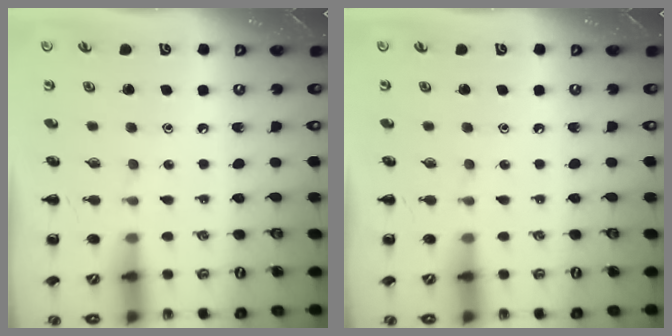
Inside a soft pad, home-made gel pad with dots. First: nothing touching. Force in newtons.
{"total": 0.0}